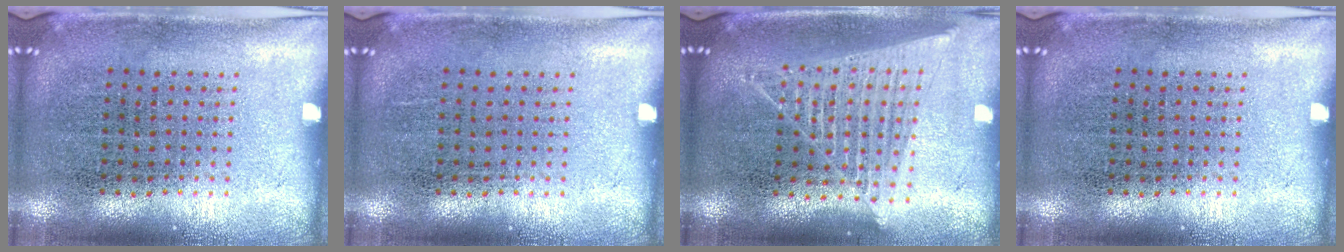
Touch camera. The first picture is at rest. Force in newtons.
{"total": 0.0}
{"total": 1.7, "press": 1.6, "slide": 0.7}
{"total": 0.0}